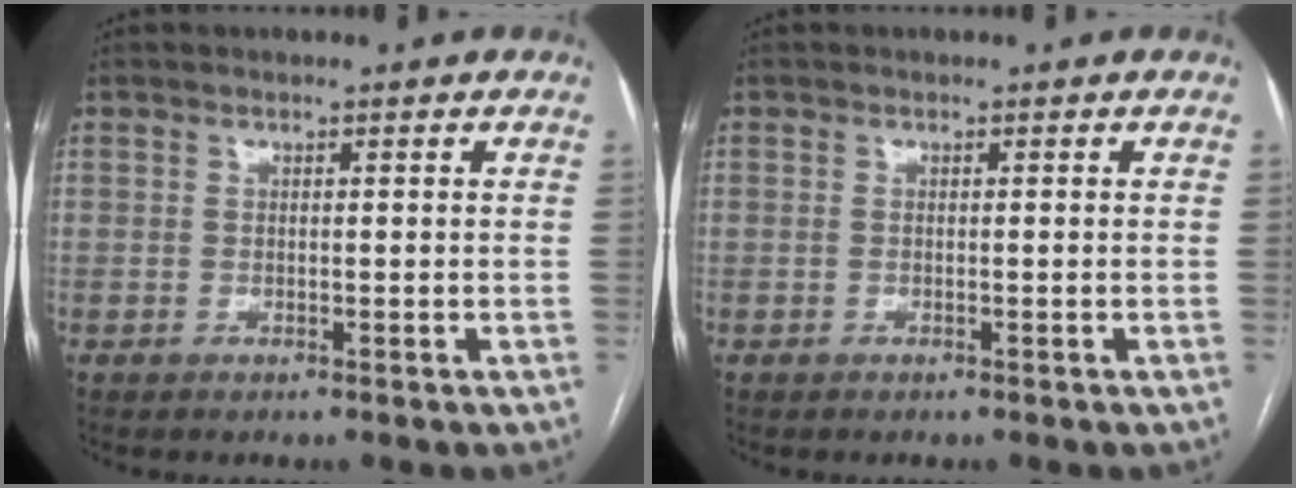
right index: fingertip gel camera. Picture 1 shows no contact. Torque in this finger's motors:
{"motor_torque": [0.18, 0.09, 0.05, 0.02]}